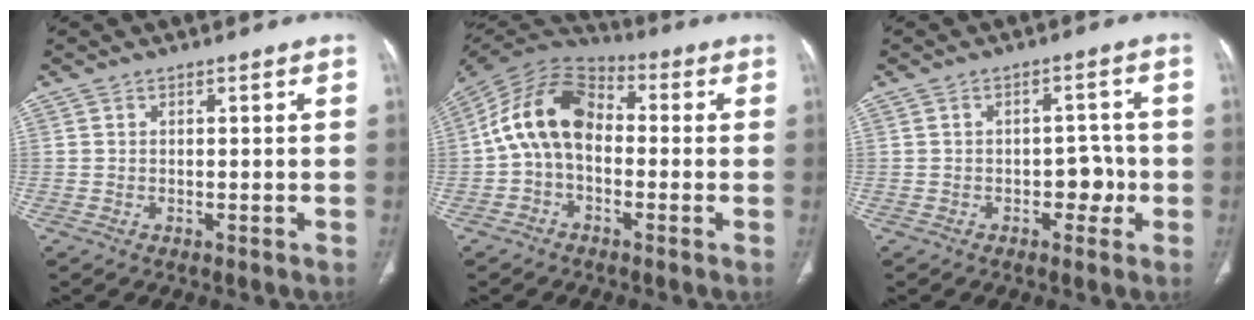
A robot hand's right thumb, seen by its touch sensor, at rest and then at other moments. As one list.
[{"total": 13.5, "force": [-0.6, 9.2, 9.9], "torque": [-0.169, 0.038, -0.027]}, {"total": 4.1, "force": [-1.2, 2.8, 2.7], "torque": [-0.013, 0.017, -0.017]}]